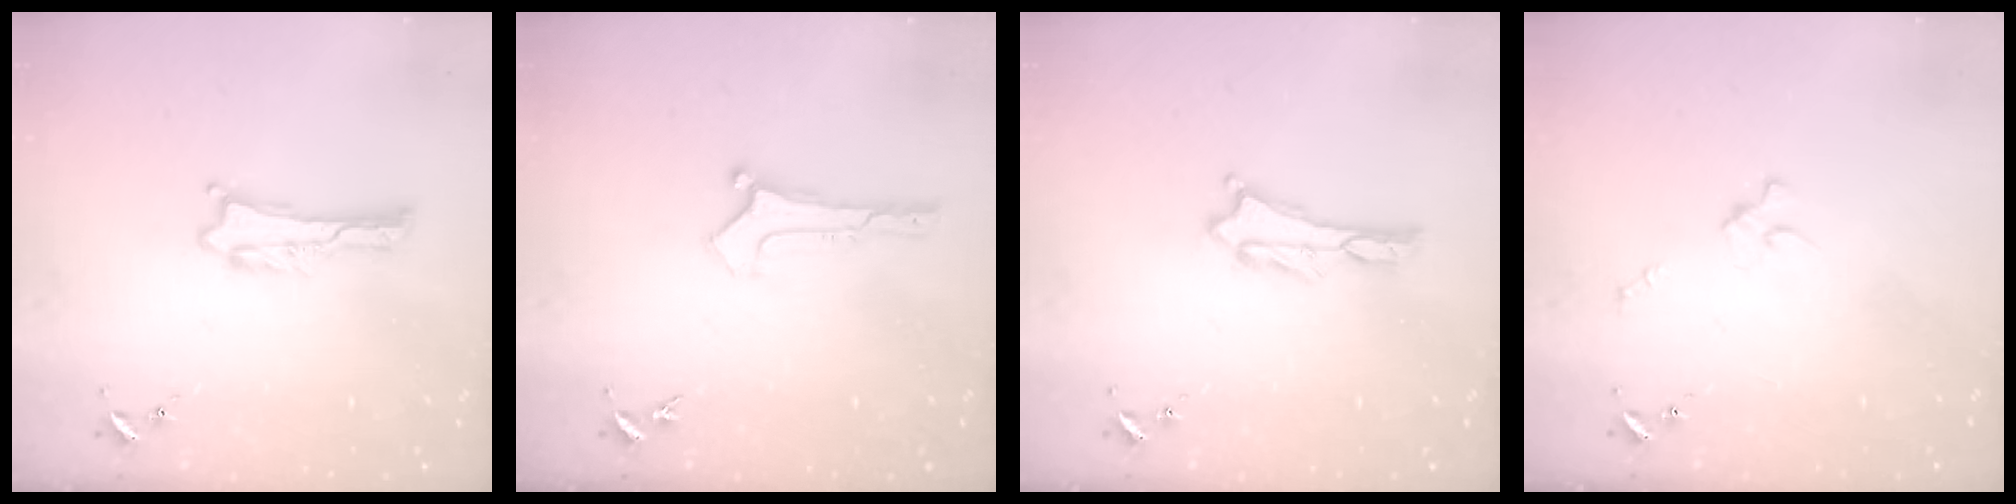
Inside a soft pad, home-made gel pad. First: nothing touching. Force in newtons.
{"total": 0.0}
{"total": 0.5, "press": 0.5, "slide": 0.2}
{"total": 2.3, "press": 2.2, "slide": 0.3}